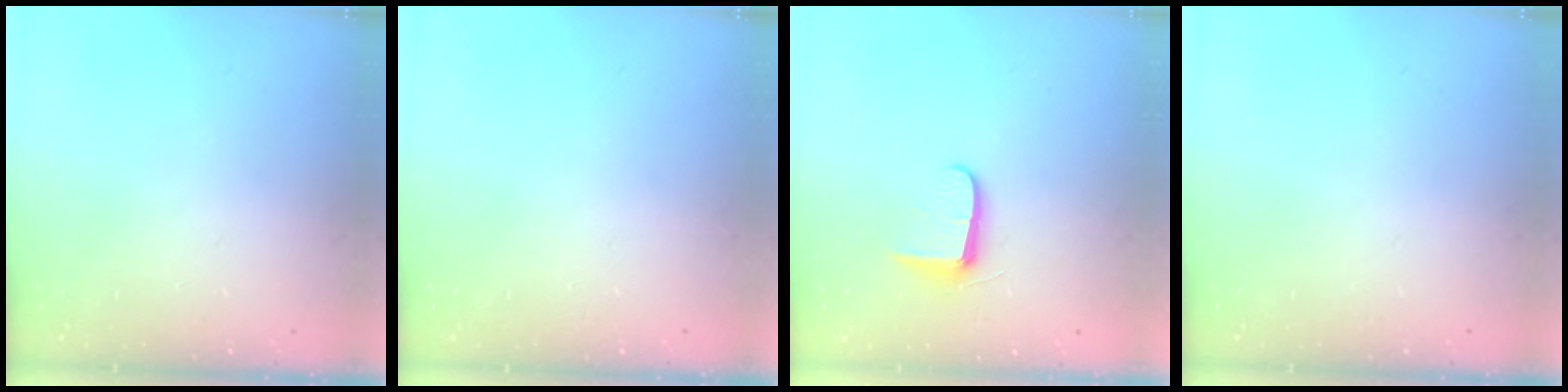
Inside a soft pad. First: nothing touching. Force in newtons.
{"total": 0.0}
{"total": 6.8, "press": 6.7, "slide": 0.9}
{"total": 0.0}